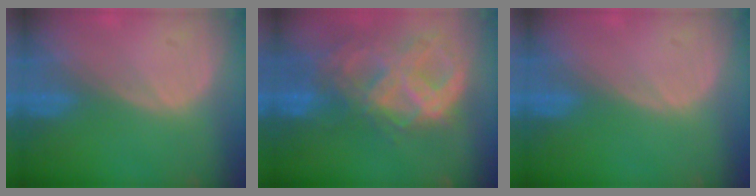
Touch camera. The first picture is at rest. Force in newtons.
{"total": 10.9, "press": 9.2, "slide": 5.8}
{"total": 0.0}